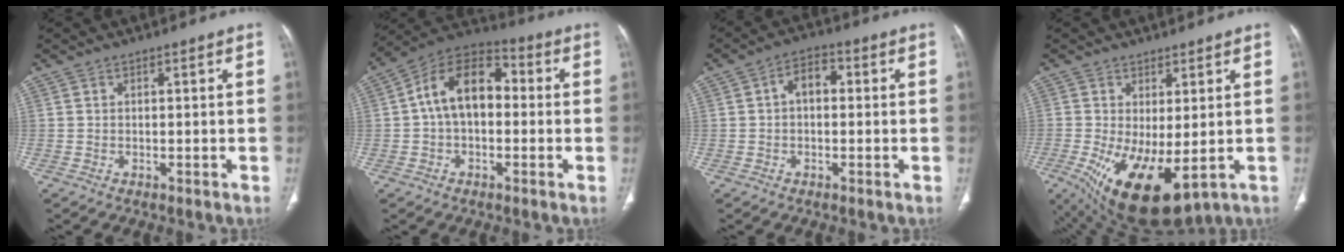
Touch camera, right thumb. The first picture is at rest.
{"total": 13.4, "force": [0.5, 8.6, 10.2], "torque": [-0.154, 0.039, -0.007]}
{"total": 5.0, "force": [0.3, 3.3, 3.8], "torque": [-0.050, 0.018, -0.006]}
{"total": 13.8, "force": [-3.2, 6.1, 12.0], "torque": [-0.216, -0.022, -0.026]}